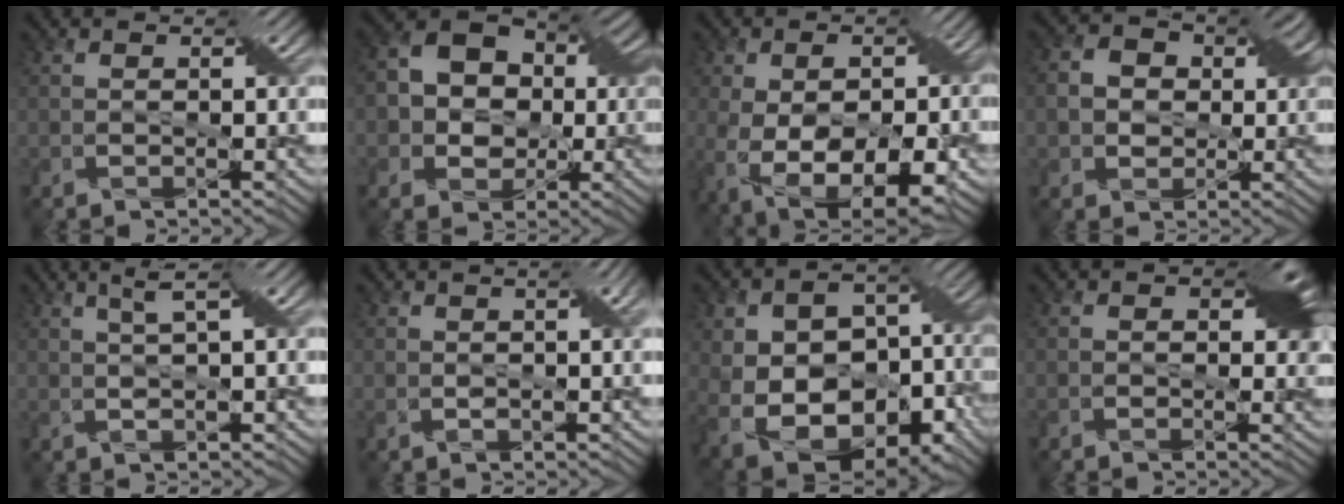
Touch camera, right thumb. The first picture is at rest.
{"total": 10.6, "force": [0.4, 8.6, 6.2], "torque": [-0.114, 0.015, -0.006]}
{"total": 16.0, "force": [-4.8, 8.7, 12.6], "torque": [-0.226, -0.049, -0.056]}
{"total": 7.1, "force": [0.6, 5.9, 3.8], "torque": [-0.074, 0.008, -0.001]}
{"total": 3.1, "force": [1.4, 0.2, 2.7], "torque": [-0.061, 0.010, 0.029]}
{"total": 3.6, "force": [1.1, 0.7, 3.3], "torque": [-0.057, 0.010, 0.018]}
{"total": 16.5, "force": [-3.4, 11.3, 11.5], "torque": [-0.203, -0.021, -0.029]}
{"total": 3.5, "force": [0.7, 2.2, 2.7], "torque": [-0.030, -0.004, 0.005]}